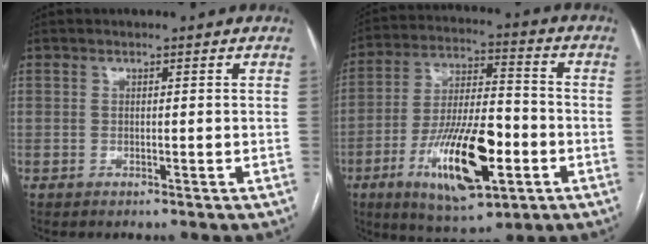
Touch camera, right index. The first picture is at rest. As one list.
[{"total": 17.5, "force": [-6.1, 5.1, 15.6], "torque": [-0.292, -0.005, -0.096]}]